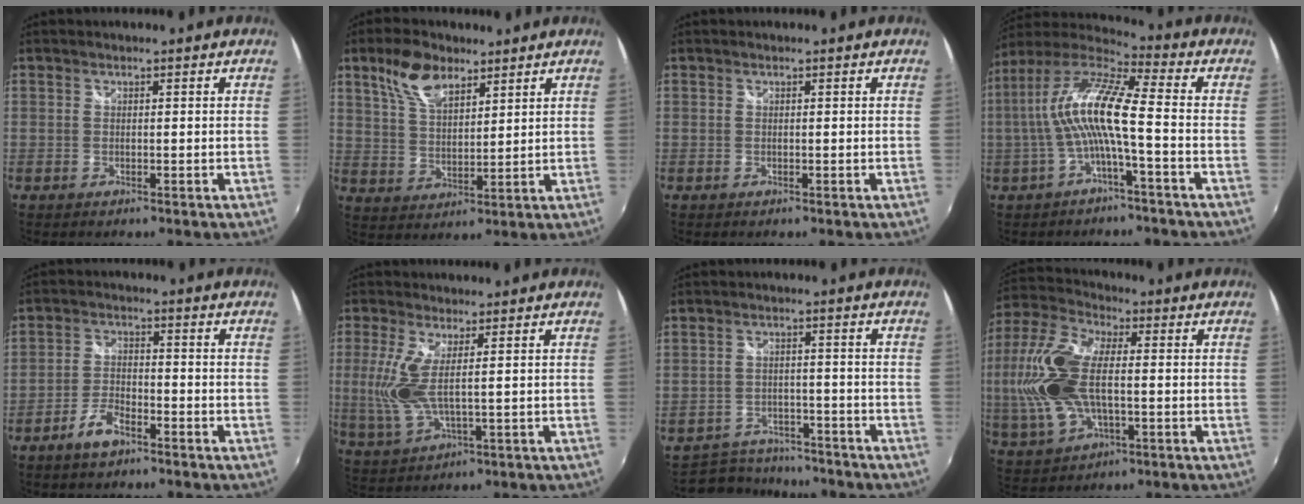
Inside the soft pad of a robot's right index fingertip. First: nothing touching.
{"total": 9.1, "force": [5.7, 4.4, 5.5], "torque": [-0.104, 0.015, 0.112]}
{"total": 0.0}
{"total": 12.2, "force": [-1.6, 1.2, 12.1], "torque": [-0.234, 0.012, -0.031]}
{"total": 5.1, "force": [-3.7, 2.0, 2.9], "torque": [-0.072, 0.003, -0.070]}
{"total": 7.9, "force": [1.0, 2.1, 7.5], "torque": [-0.175, -0.007, 0.027]}
{"total": 9.6, "force": [-8.3, 4.4, 1.6], "torque": [-0.054, 0.011, -0.118]}
{"total": 17.8, "force": [-0.8, 9.3, 15.2], "torque": [-0.336, 0.006, -0.012]}